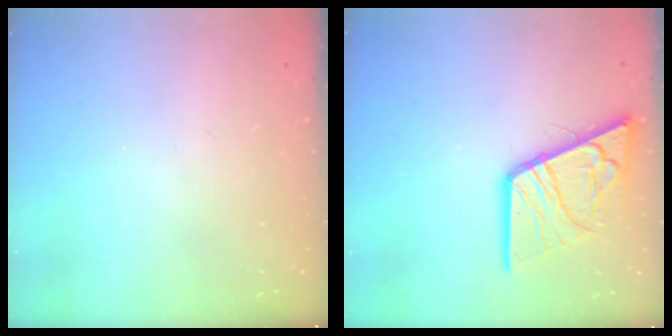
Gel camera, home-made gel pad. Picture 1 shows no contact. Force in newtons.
{"total": 15.8, "press": 15.7, "slide": 1.8}